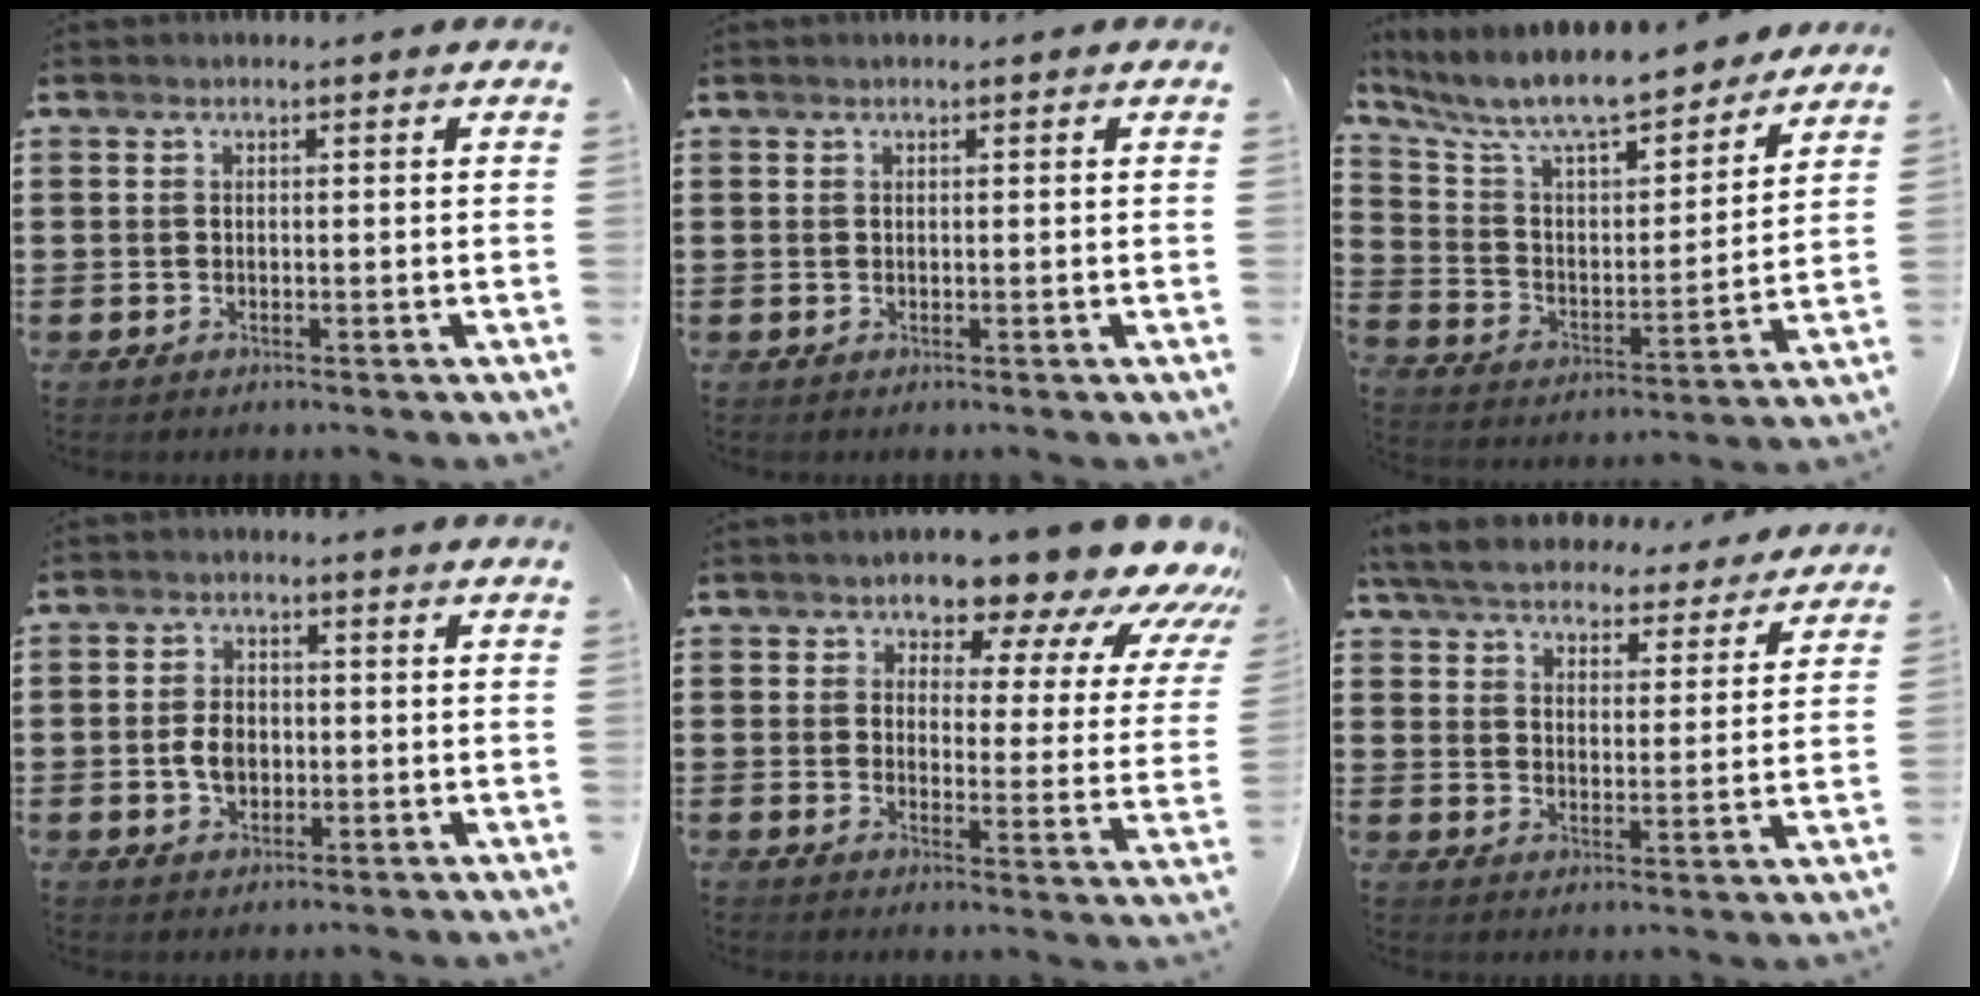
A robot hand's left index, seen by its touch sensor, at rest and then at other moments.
{"total": 0.0}
{"total": 9.5, "force": [8.5, 1.4, 3.9], "torque": [-0.111, -0.057, 0.146]}
{"total": 4.1, "force": [-0.4, 2.7, 3.0], "torque": [-0.067, 0.003, -0.010]}
{"total": 8.3, "force": [7.5, 2.2, 2.8], "torque": [-0.060, -0.058, 0.128]}
{"total": 6.2, "force": [6.0, 0.8, 1.4], "torque": [-0.056, -0.038, 0.106]}